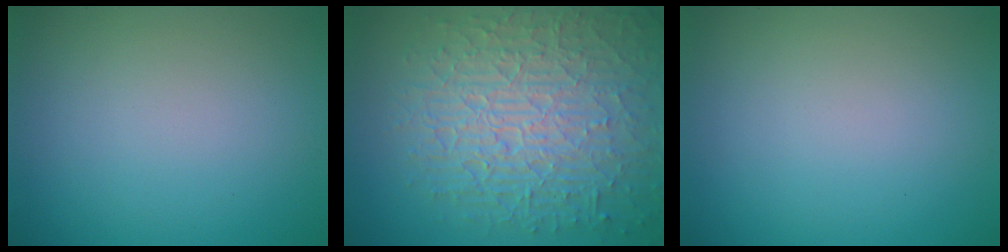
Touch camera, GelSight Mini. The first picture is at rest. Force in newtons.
{"total": 10.4, "press": 6.7, "slide": 8.0}
{"total": 0.0}